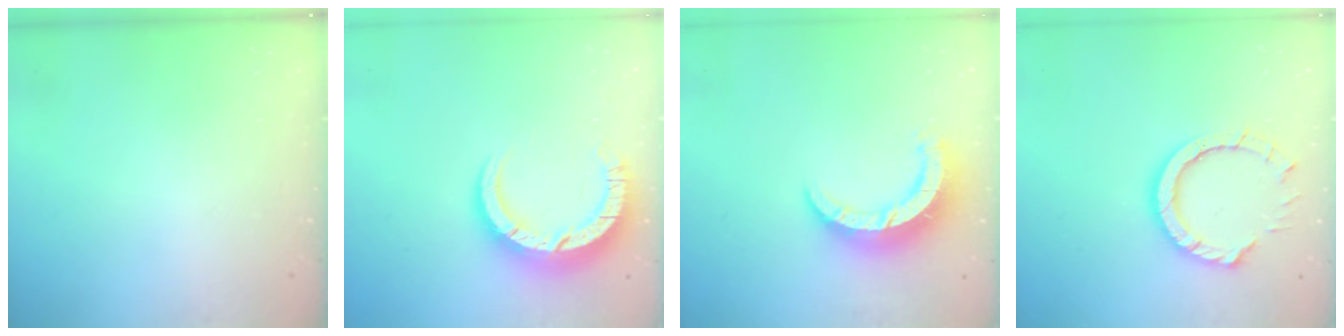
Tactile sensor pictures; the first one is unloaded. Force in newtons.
{"total": 10.0, "press": 10.0, "slide": 1.1}
{"total": 9.6, "press": 9.5, "slide": 1.2}
{"total": 10.6, "press": 10.6, "slide": 0.9}